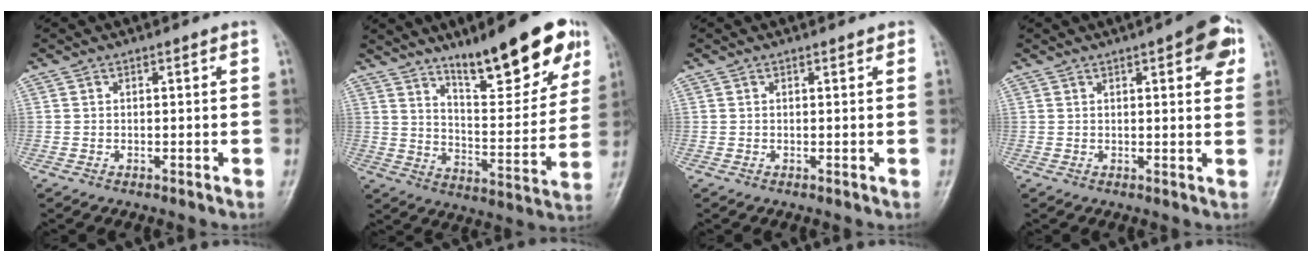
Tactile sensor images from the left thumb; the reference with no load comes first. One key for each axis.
{"total": 18.8, "fx": 12.1, "fy": 5.0, "fz": 13.5, "tx": -0.151, "ty": -0.065, "tz": 0.190}
{"total": 0.9, "fx": 0.6, "fy": 0.4, "fz": 0.6, "tx": -0.005, "ty": -0.001, "tz": 0.003}
{"total": 7.6, "fx": 3.4, "fy": 2.4, "fz": 6.4, "tx": -0.060, "ty": -0.005, "tz": 0.035}